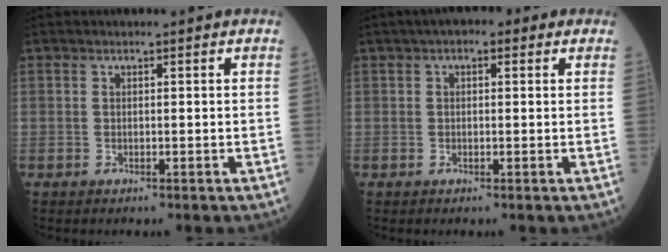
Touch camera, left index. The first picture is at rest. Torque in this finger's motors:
{"motor_torque": [-0.03, -0.04, -0.20, 0.00]}